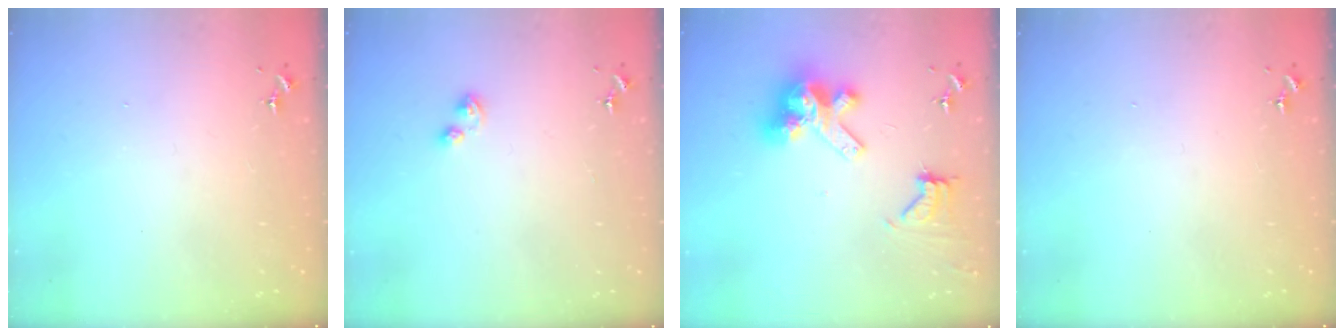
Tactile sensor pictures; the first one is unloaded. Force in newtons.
{"total": 5.2, "press": 5.1, "slide": 0.4}
{"total": 12.7, "press": 12.6, "slide": 1.6}
{"total": 0.0}